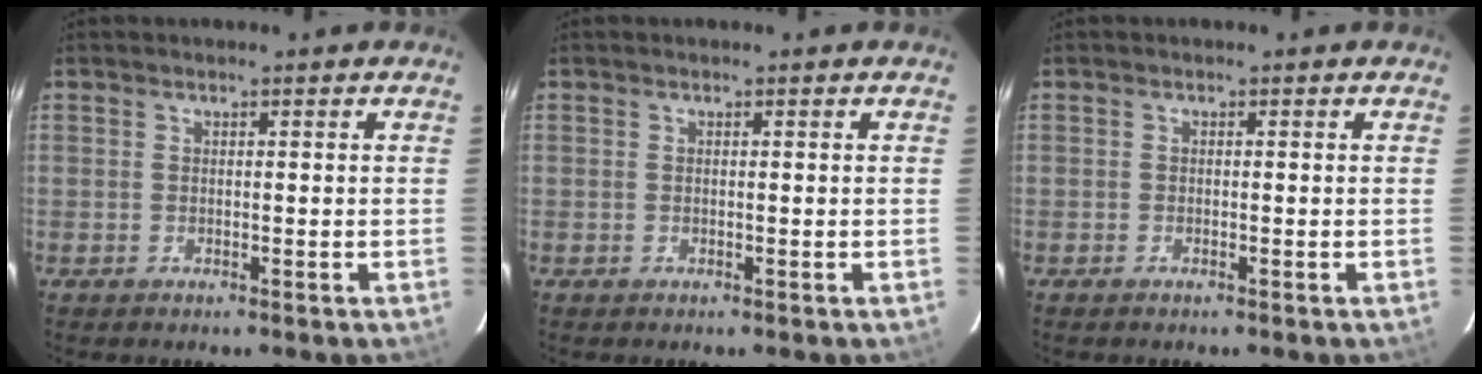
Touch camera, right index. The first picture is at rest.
{"total": 0.0}
{"total": 0.0}